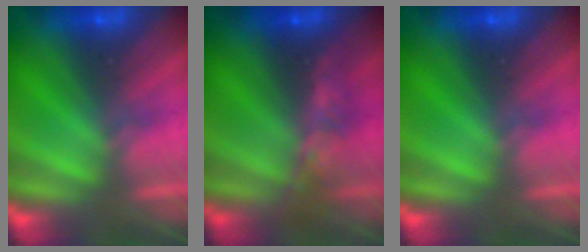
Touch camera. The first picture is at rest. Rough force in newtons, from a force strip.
{"total": 9.1}
{"total": 0.0}